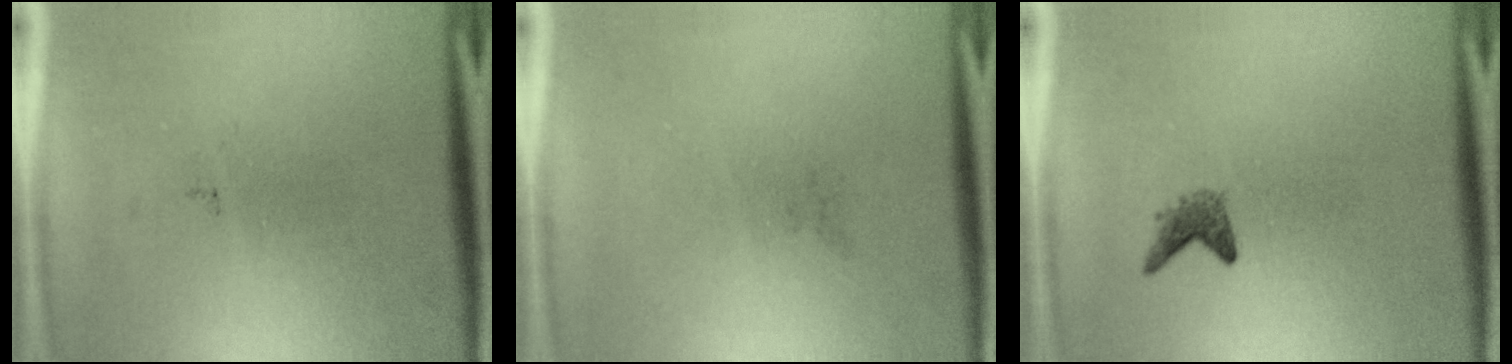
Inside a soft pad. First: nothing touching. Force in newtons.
{"total": 0.0}
{"total": 1.4}